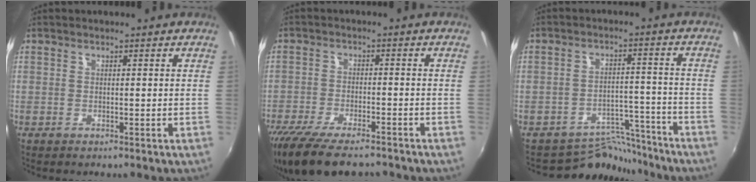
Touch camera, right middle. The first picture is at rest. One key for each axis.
{"total": 14.4, "fx": -11.7, "fy": 4.0, "fz": 7.4, "tx": -0.161, "ty": -0.039, "tz": -0.195}
{"total": 8.5, "fx": -8.0, "fy": 2.8, "fz": -0.7, "tx": 0.007, "ty": 0.032, "tz": -0.121}